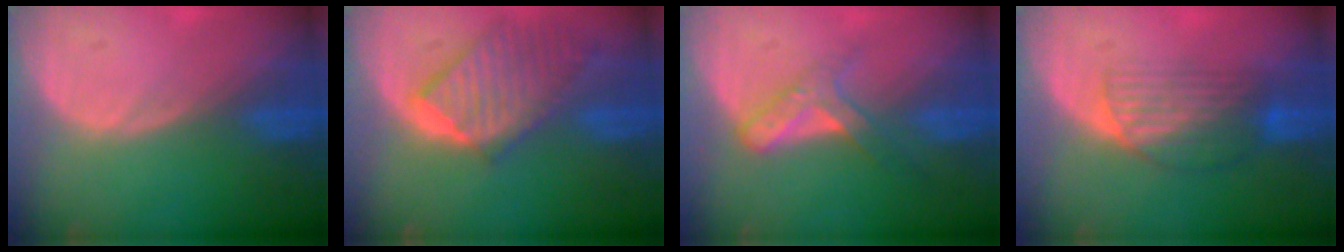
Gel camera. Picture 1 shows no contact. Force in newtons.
{"total": 9.8, "press": 8.5, "slide": 4.8}
{"total": 5.6, "press": 4.9, "slide": 2.7}
{"total": 6.6, "press": 5.7, "slide": 3.3}